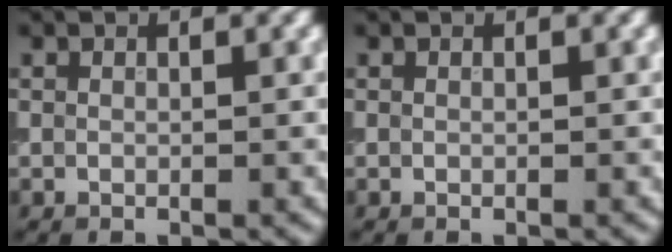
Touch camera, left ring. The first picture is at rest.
{"total": 0.0}